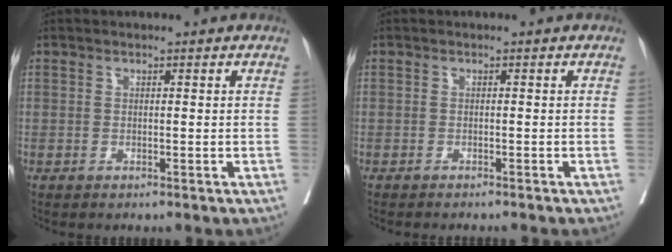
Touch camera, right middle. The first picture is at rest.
{"total": 3.8, "force": [-3.6, 0.2, 1.3], "torque": [-0.014, -0.006, -0.046]}